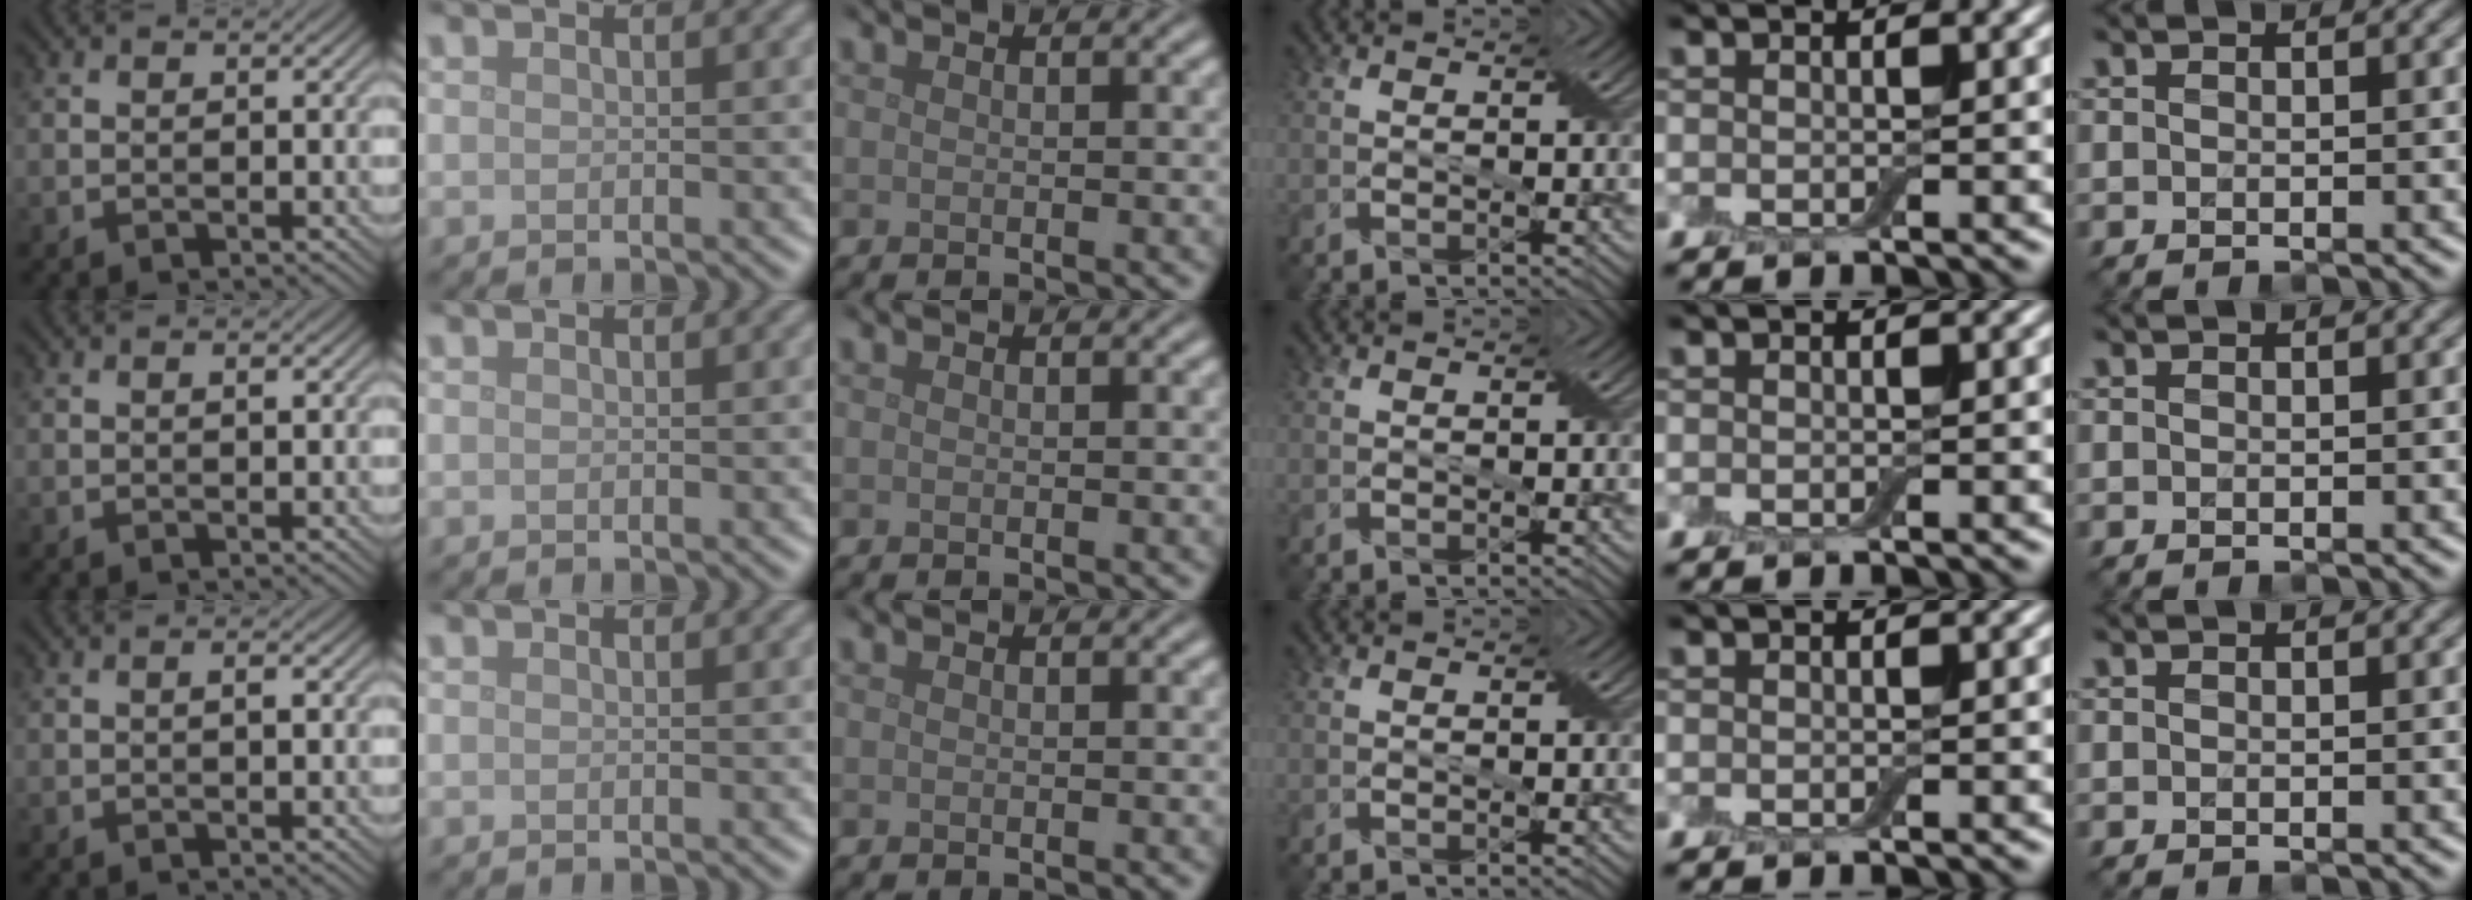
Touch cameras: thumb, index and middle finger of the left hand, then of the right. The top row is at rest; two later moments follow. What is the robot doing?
{"motion": "fold", "object": "bandage"}